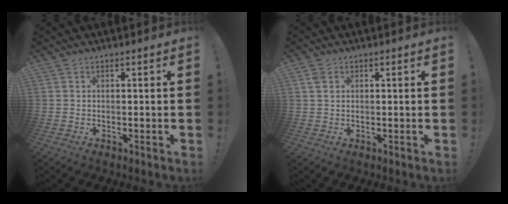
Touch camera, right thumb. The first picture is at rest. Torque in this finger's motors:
{"motor_torque": [0.20, 0.70, 0.50, -0.02, 0.00]}